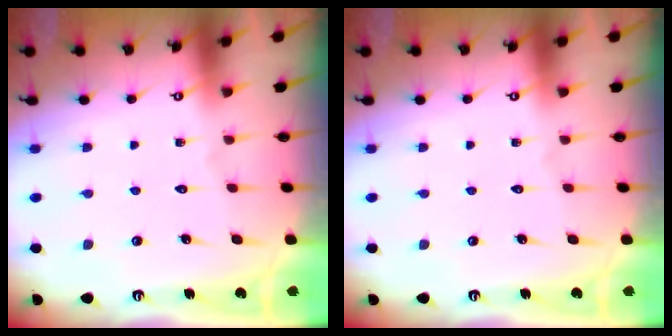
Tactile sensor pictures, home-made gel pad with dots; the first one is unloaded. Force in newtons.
{"total": 0.0}